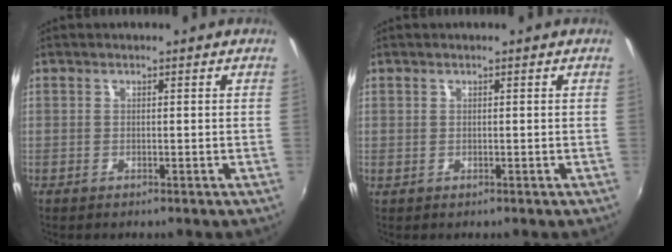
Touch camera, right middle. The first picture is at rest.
{"total": 0.0}